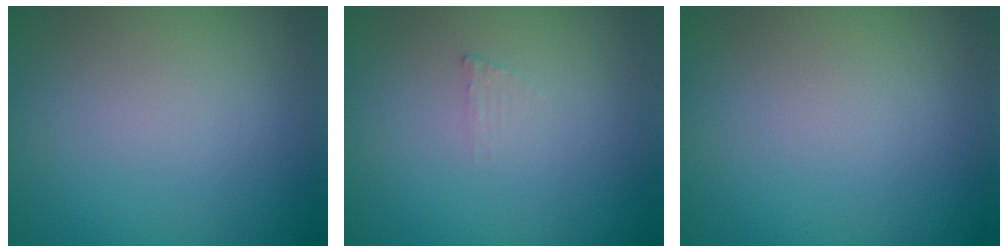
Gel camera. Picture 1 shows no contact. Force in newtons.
{"total": 0.6, "press": 0.6, "slide": 0.1}
{"total": 0.0}